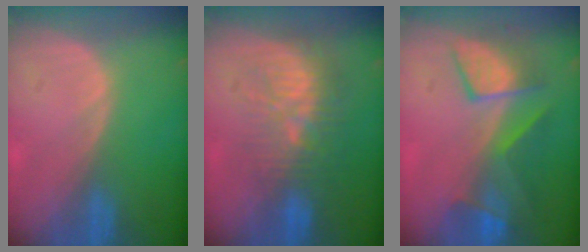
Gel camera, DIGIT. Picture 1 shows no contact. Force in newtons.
{"total": 9.8, "press": 8.9, "slide": 4.0}
{"total": 7.5, "press": 7.4, "slide": 1.2}